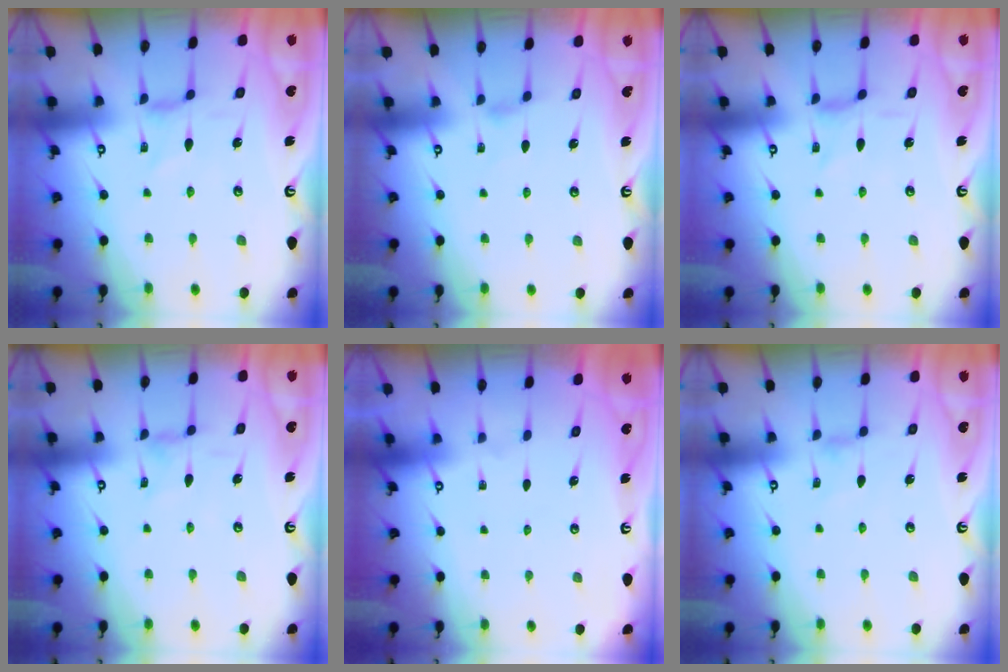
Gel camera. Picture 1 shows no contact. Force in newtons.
{"total": 1.8, "press": 1.7, "slide": 0.4}
{"total": 0.0}
{"total": 1.0, "press": 0.9, "slide": 0.3}
{"total": 0.0}
{"total": 0.9, "press": 0.8, "slide": 0.4}